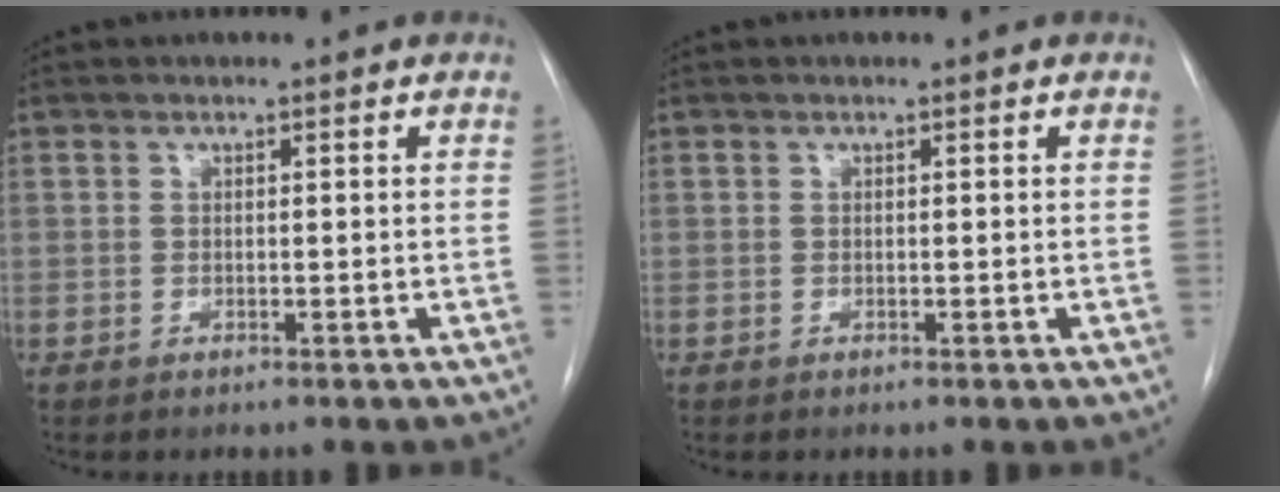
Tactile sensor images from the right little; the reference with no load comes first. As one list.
[{"total": 0.0}]